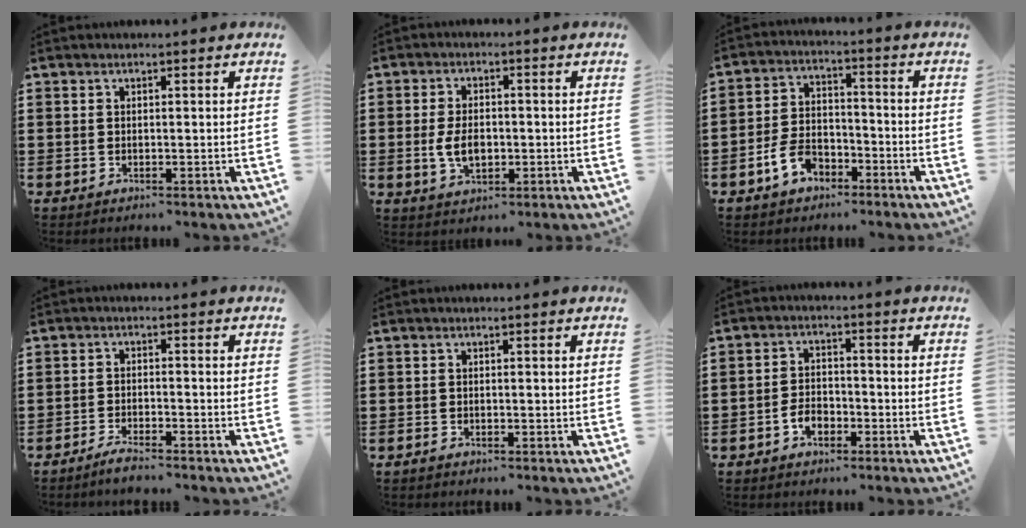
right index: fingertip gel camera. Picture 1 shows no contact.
{"total": 5.0, "force": [-0.7, 2.9, 4.0], "torque": [-0.090, 0.000, -0.015]}
{"total": 5.9, "force": [-3.6, 3.7, 2.9], "torque": [-0.076, 0.009, -0.072]}
{"total": 2.5, "force": [-2.4, -0.2, 0.7], "torque": [-0.016, 0.001, -0.046]}
{"total": 0.6, "force": [-0.5, 0.1, 0.2], "torque": [-0.006, -0.003, -0.010]}
{"total": 3.3, "force": [-2.0, 2.0, 1.7], "torque": [-0.043, -0.001, -0.040]}